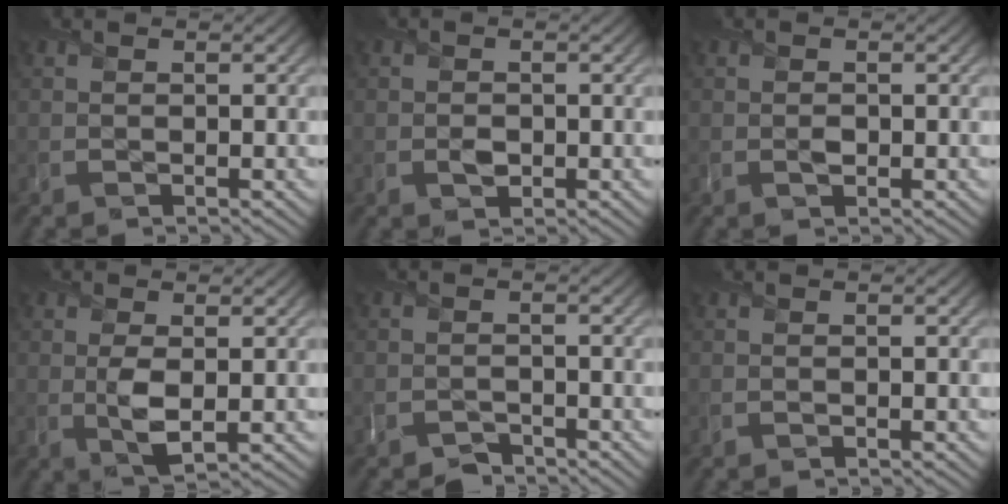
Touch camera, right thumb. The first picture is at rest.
{"total": 1.3, "force": [-0.2, 1.1, 0.5], "torque": [-0.009, -0.007, -0.006]}
{"total": 0.6, "force": [0.1, 0.5, 0.4], "torque": [-0.003, -0.003, -0.001]}
{"total": 3.3, "force": [0.4, 1.5, 2.9], "torque": [-0.065, -0.005, 0.011]}
{"total": 1.8, "force": [-1.6, 0.7, 0.1], "torque": [0.001, 0.001, -0.035]}
{"total": 0.0}